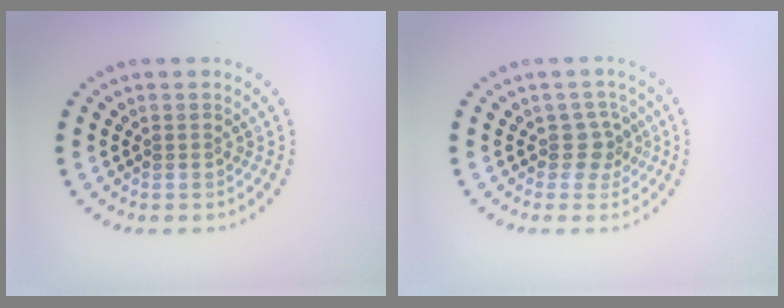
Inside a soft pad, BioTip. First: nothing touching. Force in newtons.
{"total": 2.0, "press": 1.5, "slide": 1.4}